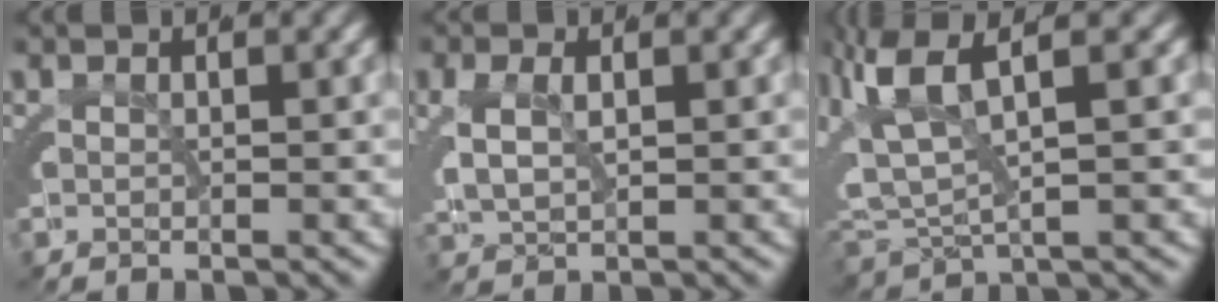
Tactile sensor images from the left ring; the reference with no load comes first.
{"total": 3.1, "force": [0.0, 2.6, 1.6], "torque": [-0.049, -0.011, 0.004]}
{"total": 7.4, "force": [1.3, 5.8, 4.5], "torque": [-0.124, -0.011, 0.022]}